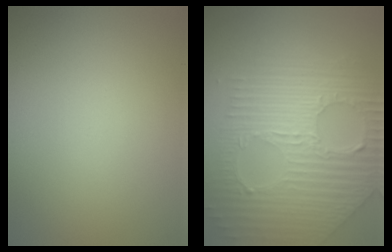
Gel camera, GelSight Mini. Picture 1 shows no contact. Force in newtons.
{"total": 9.1, "press": 6.3, "slide": 6.6}